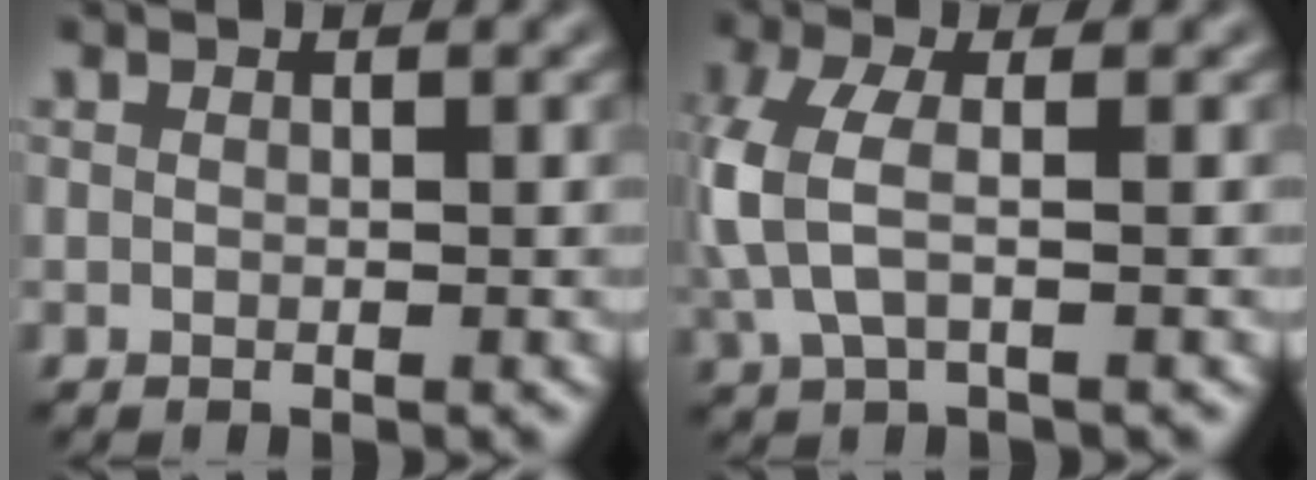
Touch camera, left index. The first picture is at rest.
{"total": 4.2, "force": [-0.1, 1.8, 3.8], "torque": [-0.107, 0.001, -0.005]}